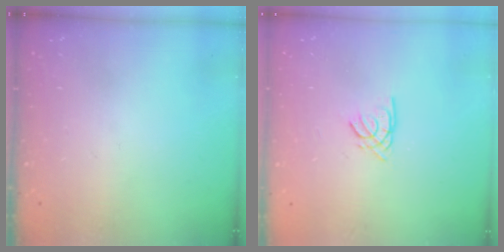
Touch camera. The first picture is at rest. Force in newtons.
{"total": 1.6, "press": 1.6, "slide": 0.2}